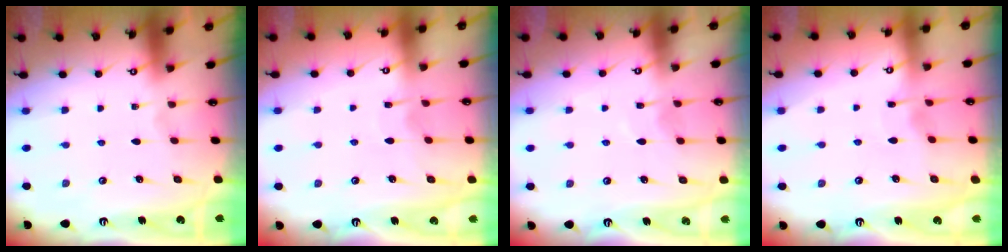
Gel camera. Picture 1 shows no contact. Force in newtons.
{"total": 3.8, "press": 3.8, "slide": 0.4}
{"total": 5.2, "press": 5.1, "slide": 0.6}
{"total": 3.6, "press": 3.5, "slide": 0.4}